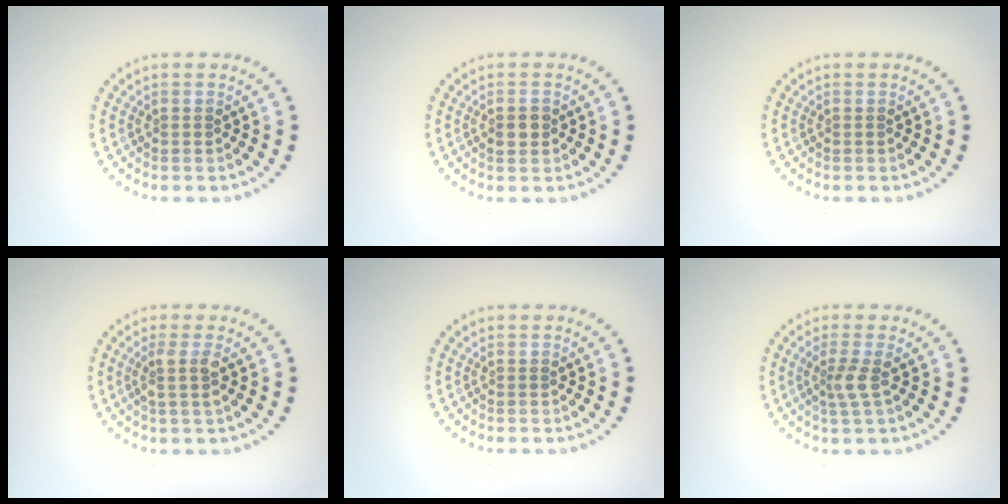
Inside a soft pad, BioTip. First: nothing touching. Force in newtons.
{"total": 1.7, "press": 1.7, "slide": 0.1}
{"total": 0.0}
{"total": 1.9, "press": 1.5, "slide": 1.1}
{"total": 0.0}
{"total": 2.0, "press": 1.5, "slide": 1.4}